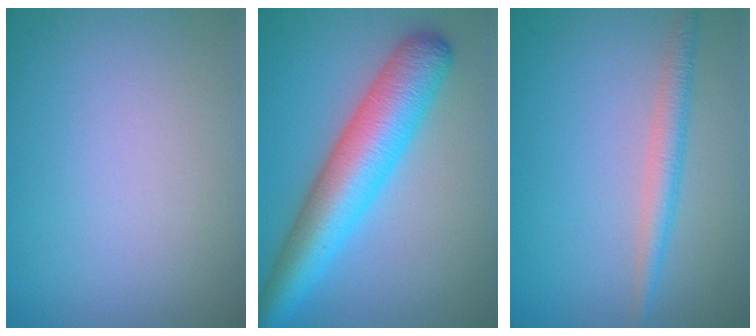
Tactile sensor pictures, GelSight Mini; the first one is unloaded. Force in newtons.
{"total": 8.2, "press": 8.2, "slide": 0.2}
{"total": 2.5, "press": 2.5, "slide": 0.1}